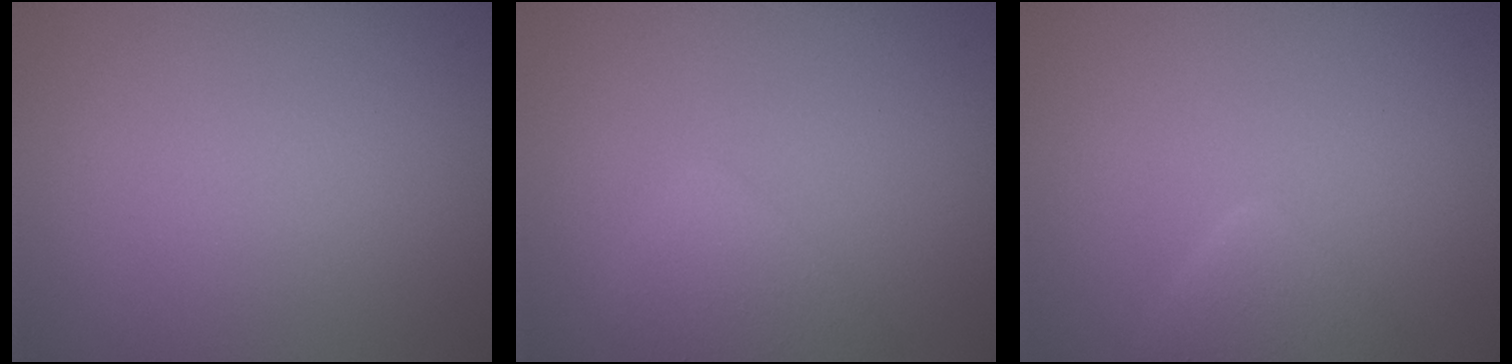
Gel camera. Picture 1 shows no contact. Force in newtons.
{"total": 2.5, "press": 2.5, "slide": 0.1}
{"total": 2.6, "press": 2.6, "slide": 0.2}